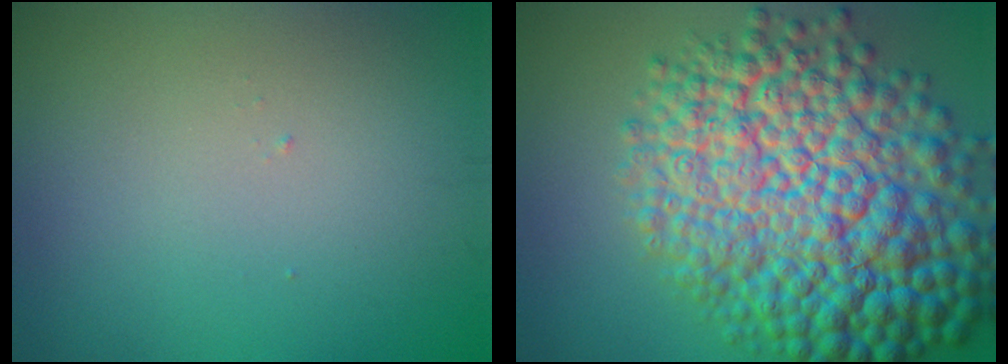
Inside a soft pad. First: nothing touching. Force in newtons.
{"total": 15.3, "press": 15.2, "slide": 0.3}